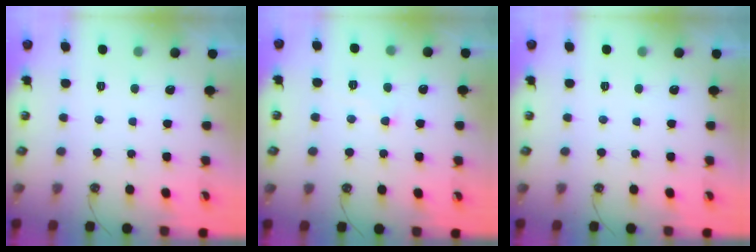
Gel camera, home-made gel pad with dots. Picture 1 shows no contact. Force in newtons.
{"total": 2.5, "press": 2.5, "slide": 0.1}
{"total": 0.0}